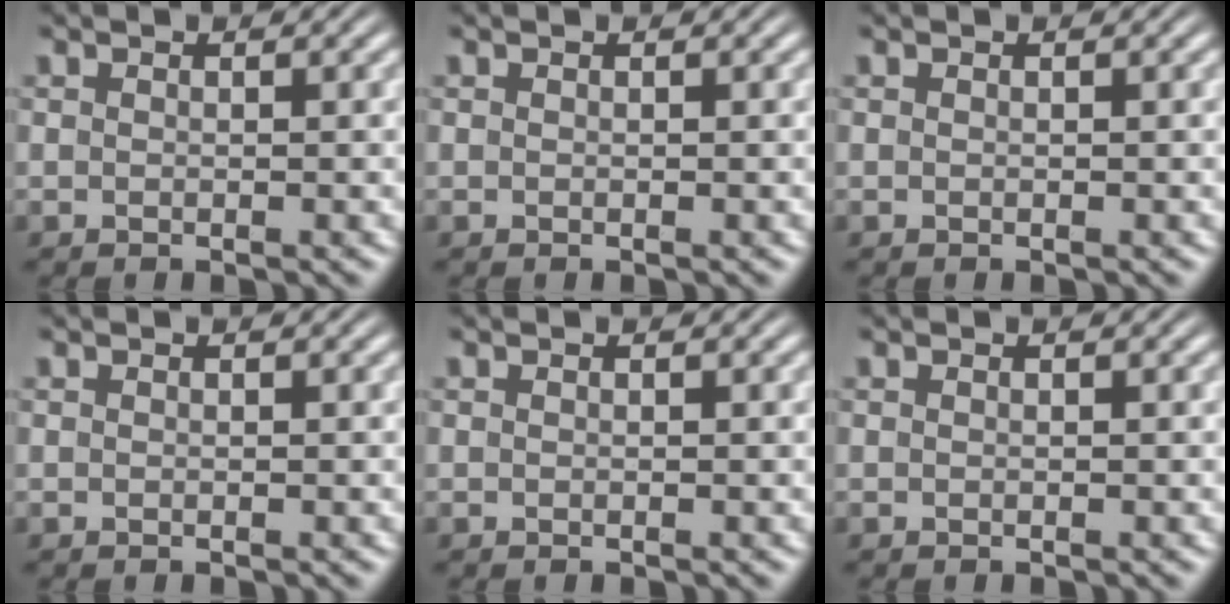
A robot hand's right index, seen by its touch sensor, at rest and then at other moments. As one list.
[{"total": 0.0}, {"total": 0.0}, {"total": 0.0}, {"total": 0.0}, {"total": 0.0}]